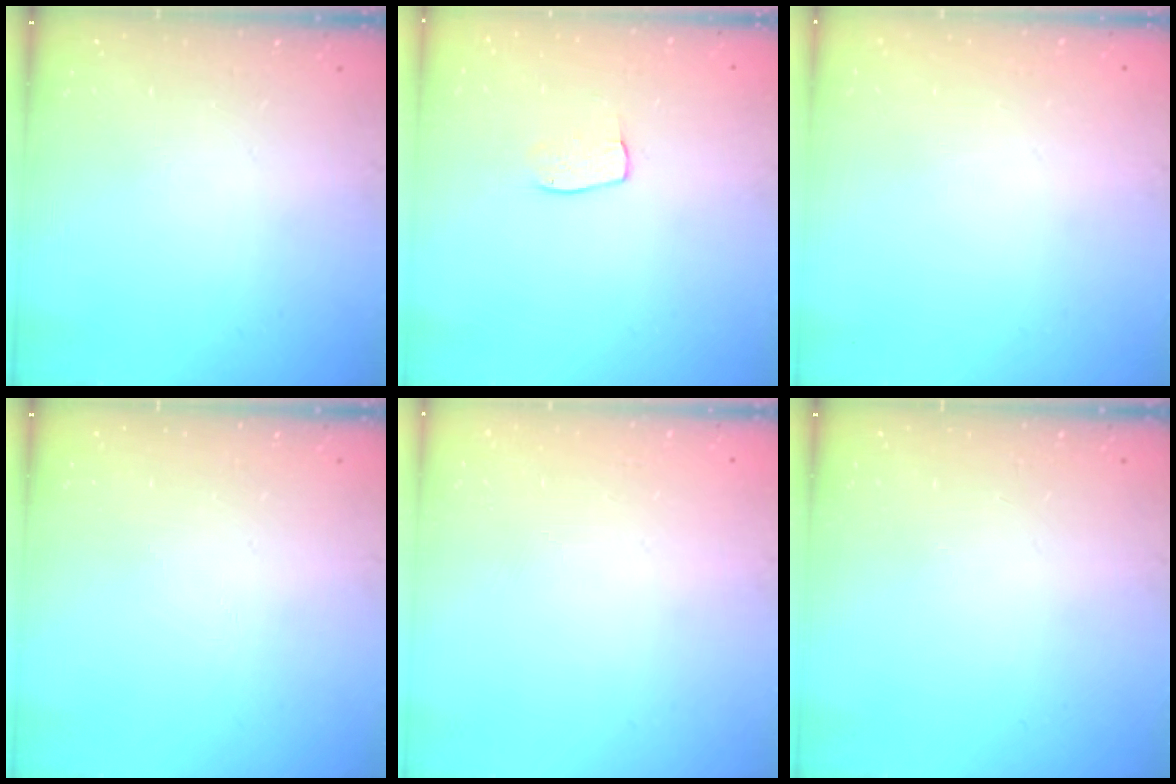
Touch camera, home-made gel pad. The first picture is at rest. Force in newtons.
{"total": 5.0, "press": 5.0, "slide": 0.3}
{"total": 0.0}
{"total": 0.0}
{"total": 0.0}
{"total": 0.0}